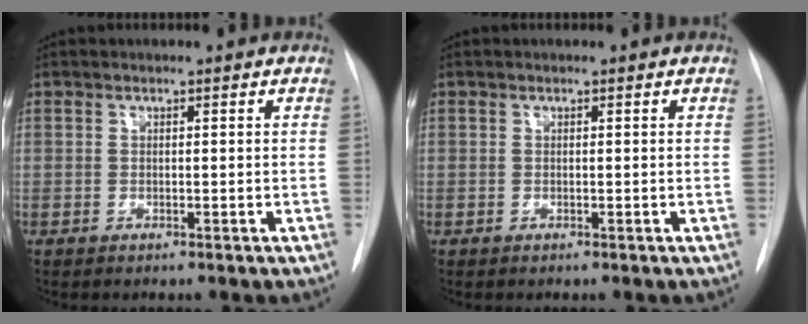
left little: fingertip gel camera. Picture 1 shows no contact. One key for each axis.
{"total": 0.0}